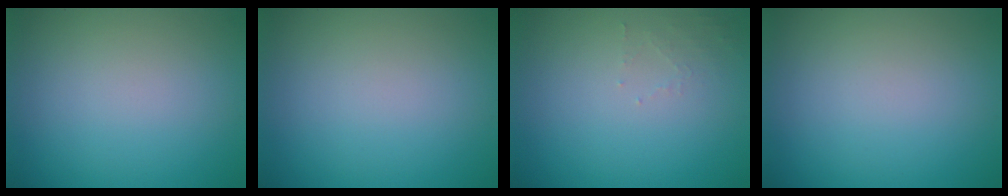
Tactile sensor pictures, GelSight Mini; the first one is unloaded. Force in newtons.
{"total": 0.0}
{"total": 1.0, "press": 1.0, "slide": 0.2}
{"total": 0.0}